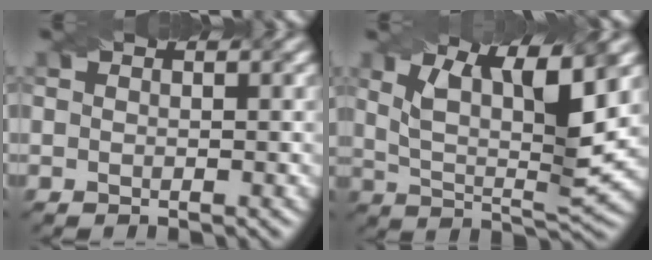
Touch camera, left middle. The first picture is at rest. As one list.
[{"total": 8.6, "force": [3.3, 2.8, 7.5], "torque": [-0.141, -0.004, 0.060]}]